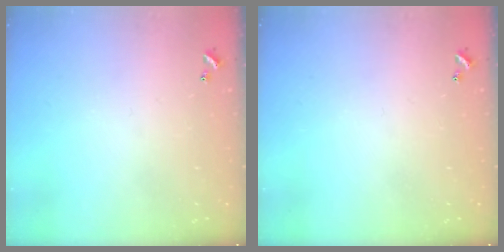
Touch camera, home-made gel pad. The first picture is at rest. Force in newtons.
{"total": 0.0}